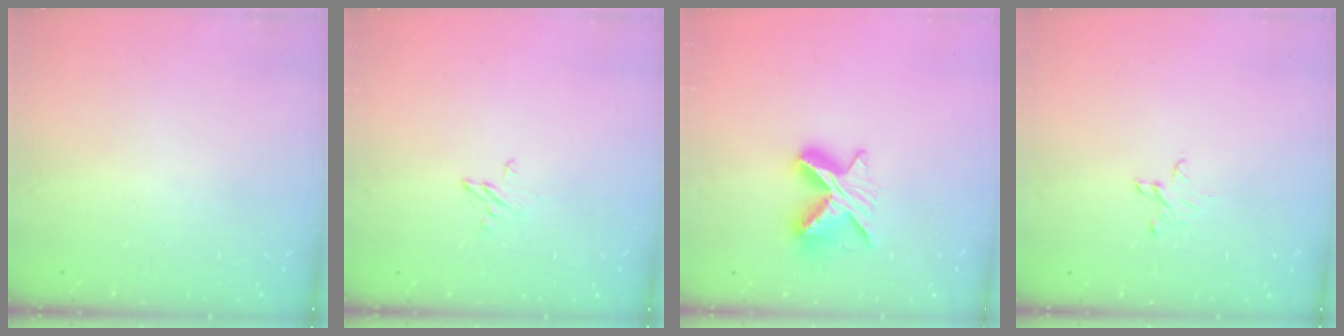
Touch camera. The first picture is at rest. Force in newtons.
{"total": 2.9, "press": 2.9, "slide": 0.3}
{"total": 9.3, "press": 9.3, "slide": 0.2}
{"total": 3.4, "press": 3.4, "slide": 0.3}